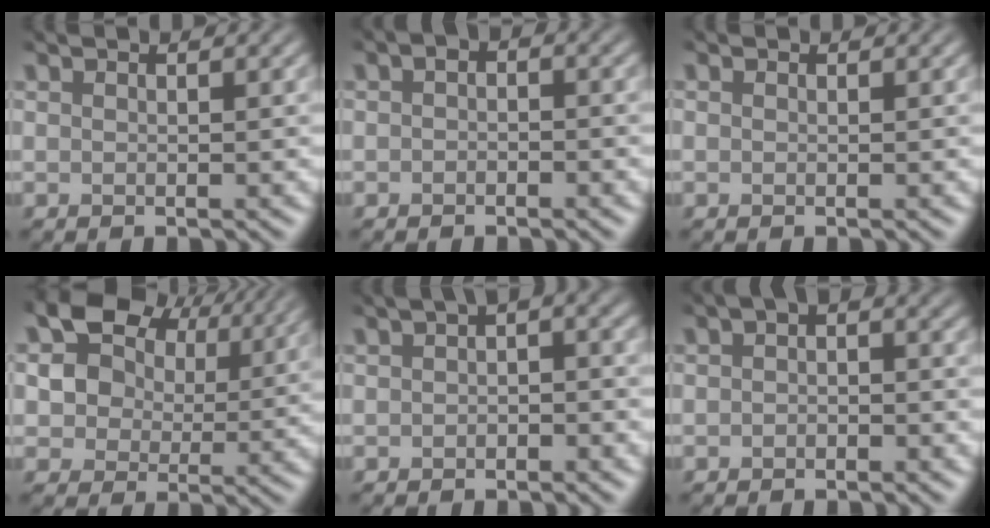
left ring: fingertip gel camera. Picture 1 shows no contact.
{"total": 1.3, "force": [-0.6, 0.8, 0.8], "torque": [-0.016, 0.004, -0.007]}
{"total": 0.0}
{"total": 12.1, "force": [5.4, 8.3, 6.9], "torque": [-0.120, 0.025, 0.083]}
{"total": 4.2, "force": [0.5, 2.3, 3.5], "torque": [-0.037, 0.016, 0.007]}
{"total": 2.0, "force": [-0.4, 1.3, 1.5], "torque": [-0.023, 0.007, -0.007]}